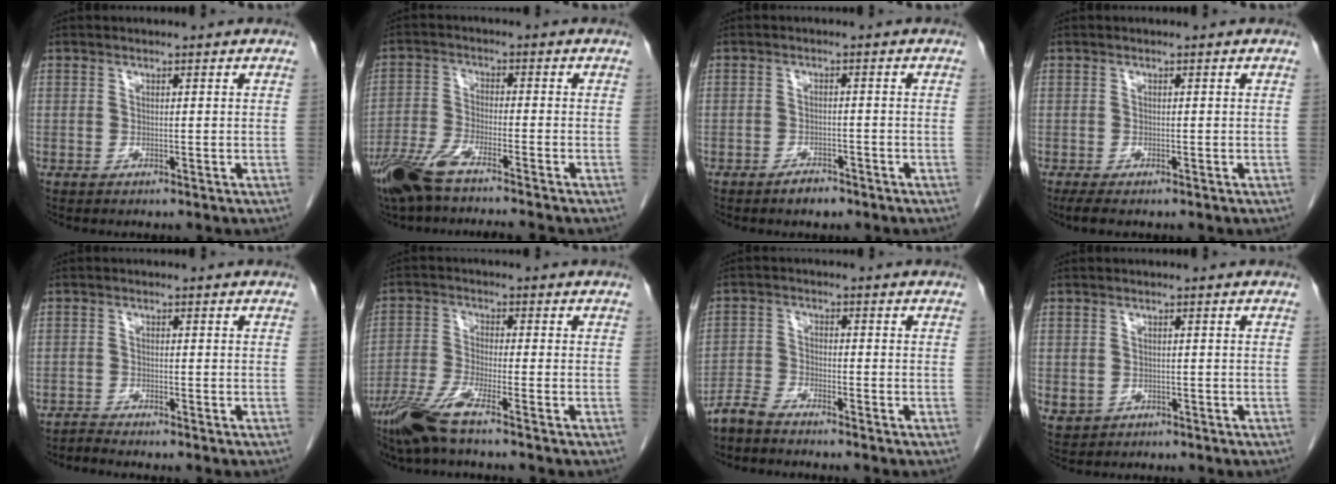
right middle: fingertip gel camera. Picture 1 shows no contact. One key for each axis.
{"total": 9.6, "fx": -7.7, "fy": 0.4, "fz": 5.6, "tx": -0.109, "ty": -0.026, "tz": -0.141}
{"total": 2.3, "fx": -1.8, "fy": 0.8, "fz": 1.1, "tx": -0.025, "ty": -0.001, "tz": -0.025}
{"total": 2.9, "fx": -2.1, "fy": 0.8, "fz": 1.7, "tx": -0.029, "ty": -0.009, "tz": -0.030}
{"total": 1.5, "fx": -1.4, "fy": -0.5, "fz": -0.4, "tx": 0.008, "ty": -0.008, "tz": -0.028}
{"total": 6.9, "fx": -5.1, "fy": -0.2, "fz": 4.7, "tx": -0.103, "ty": -0.024, "tz": -0.106}
{"total": 3.2, "fx": -3.2, "fy": 0.3, "fz": 0.7, "tx": -0.015, "ty": -0.010, "tz": -0.067}
{"total": 2.4, "fx": -0.8, "fy": 2.2, "fz": 0.6, "tx": -0.011, "ty": 0.002, "tz": -0.004}